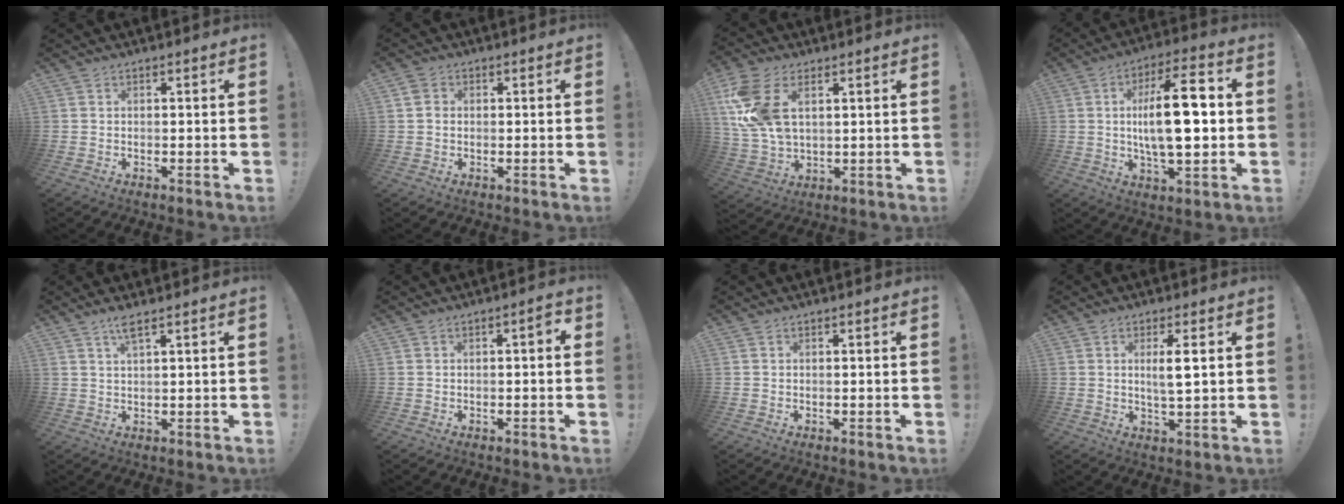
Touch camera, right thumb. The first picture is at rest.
{"total": 2.5, "force": [0.3, 2.2, 1.2], "torque": [-0.016, 0.003, 0.006]}
{"total": 14.0, "force": [5.0, 8.4, 10.0], "torque": [-0.199, -0.019, 0.094]}
{"total": 18.1, "force": [0.9, 6.1, 17.0], "torque": [-0.279, -0.003, 0.003]}
{"total": 3.3, "force": [2.3, 0.0, 2.4], "torque": [-0.046, -0.007, 0.036]}
{"total": 1.8, "force": [-0.7, 0.4, 1.6], "torque": [-0.031, 0.009, -0.013]}
{"total": 0.0}
{"total": 5.2, "force": [1.6, 0.6, 4.9], "torque": [-0.082, -0.011, 0.023]}